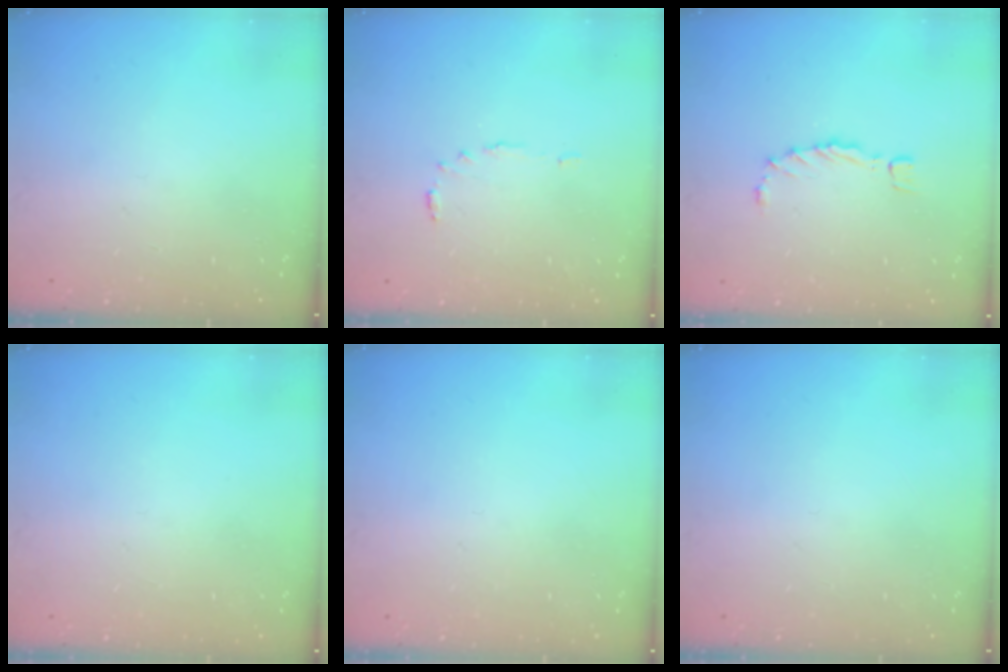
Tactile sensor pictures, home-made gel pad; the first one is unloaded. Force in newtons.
{"total": 3.8, "press": 3.8, "slide": 0.4}
{"total": 1.1, "press": 1.1, "slide": 0.2}
{"total": 0.0}
{"total": 0.0}
{"total": 0.0}